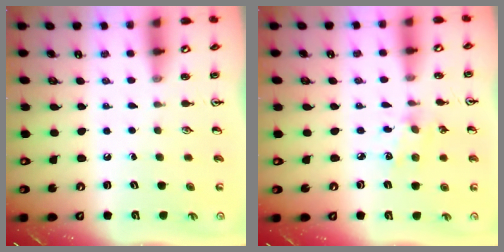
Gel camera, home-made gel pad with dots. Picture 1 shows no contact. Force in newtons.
{"total": 3.4, "press": 3.2, "slide": 1.2}